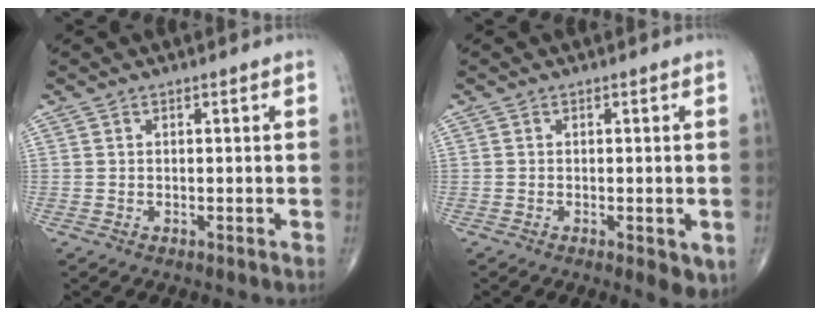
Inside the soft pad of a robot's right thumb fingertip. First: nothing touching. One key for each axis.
{"total": 4.0, "fx": -1.2, "fy": 1.5, "fz": 3.6, "tx": -0.045, "ty": -0.010, "tz": -0.015}